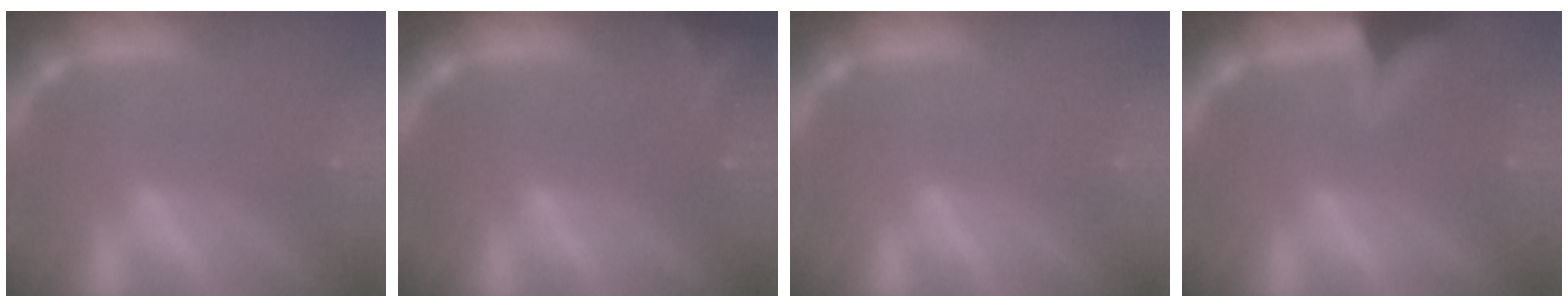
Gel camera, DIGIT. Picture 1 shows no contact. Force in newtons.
{"total": 4.0}
{"total": 0.0}
{"total": 6.0}